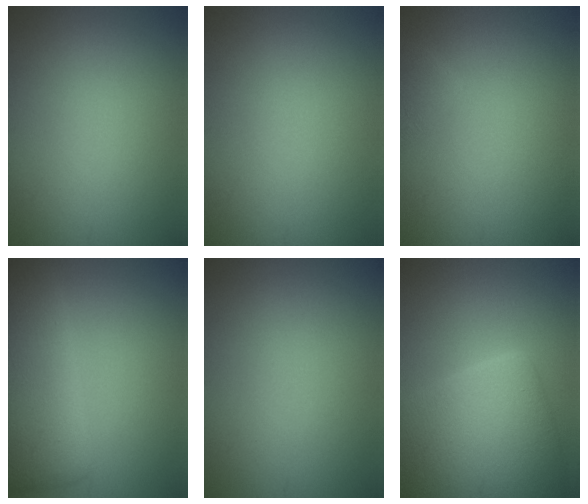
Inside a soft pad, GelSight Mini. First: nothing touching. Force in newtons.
{"total": 0.0}
{"total": 1.1, "press": 1.1, "slide": 0.0}
{"total": 6.8, "press": 6.8, "slide": 0.3}
{"total": 0.0}
{"total": 8.4, "press": 8.4, "slide": 0.2}